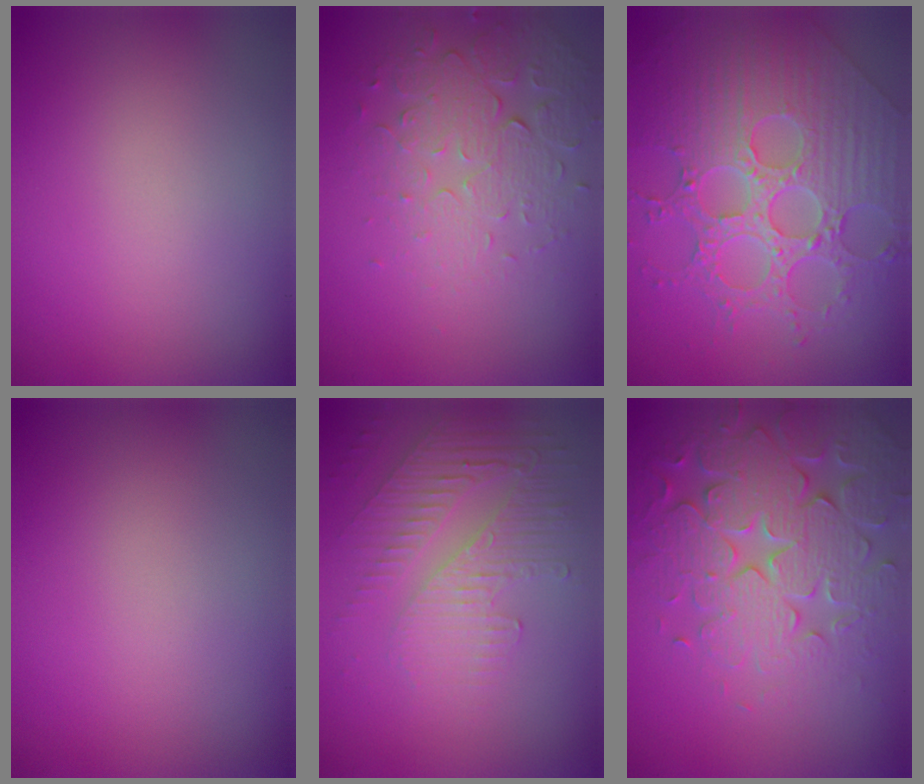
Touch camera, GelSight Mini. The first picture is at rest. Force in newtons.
{"total": 5.3, "press": 3.5, "slide": 3.9}
{"total": 9.2, "press": 6.8, "slide": 6.2}
{"total": 0.0}
{"total": 5.5, "press": 3.3, "slide": 4.4}
{"total": 7.8, "press": 7.7, "slide": 1.5}